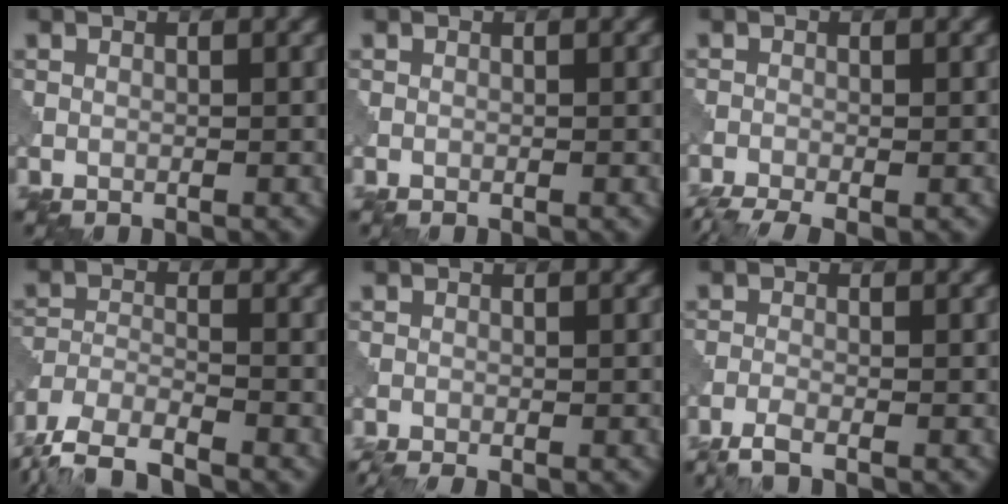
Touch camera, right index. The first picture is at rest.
{"total": 0.0}
{"total": 3.8, "force": [-2.9, 0.8, 2.3], "torque": [-0.042, -0.012, -0.060]}
{"total": 6.2, "force": [-5.3, 1.3, 2.8], "torque": [-0.057, -0.010, -0.106]}
{"total": 1.8, "force": [-1.5, 0.3, 1.1], "torque": [-0.020, -0.006, -0.030]}
{"total": 1.9, "force": [-1.5, 0.3, 1.2], "torque": [-0.026, -0.004, -0.040]}